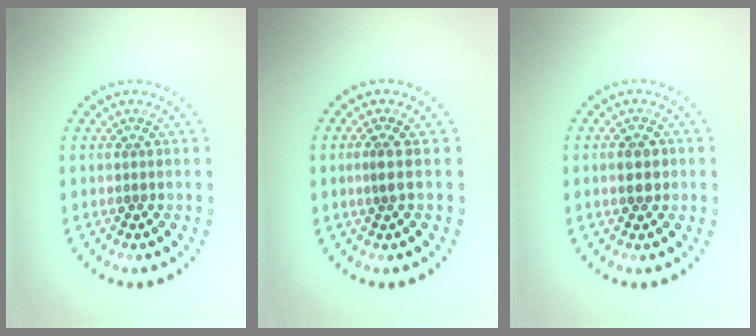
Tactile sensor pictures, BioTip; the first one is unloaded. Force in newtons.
{"total": 1.0, "press": 0.7, "slide": 0.7}
{"total": 2.4, "press": 2.4, "slide": 0.0}